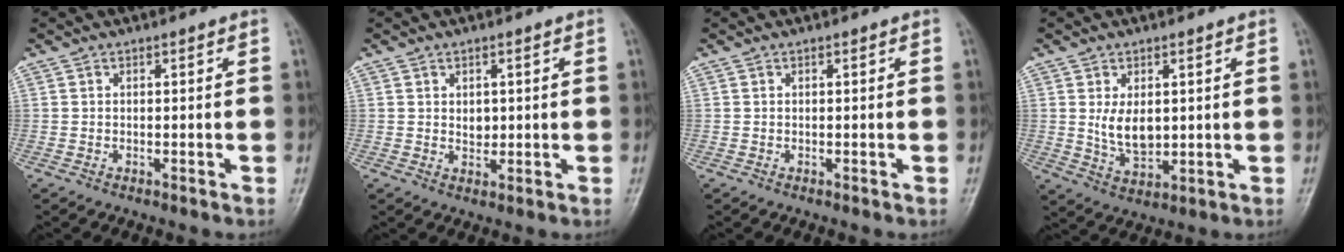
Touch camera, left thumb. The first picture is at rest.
{"total": 2.4, "force": [0.5, 1.7, 1.5], "torque": [-0.014, -0.005, 0.011]}
{"total": 0.0}
{"total": 6.5, "force": [1.0, 3.9, 5.0], "torque": [-0.073, -0.016, 0.029]}